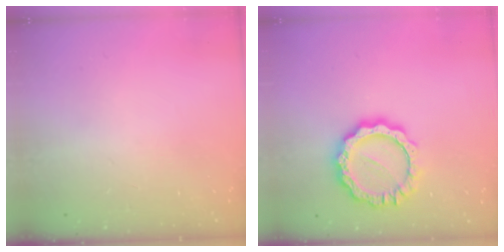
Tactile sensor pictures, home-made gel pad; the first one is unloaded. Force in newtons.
{"total": 12.8, "press": 12.8, "slide": 1.0}